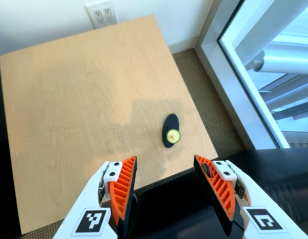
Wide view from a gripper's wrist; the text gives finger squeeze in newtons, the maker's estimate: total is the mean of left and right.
{"total": 0.0}